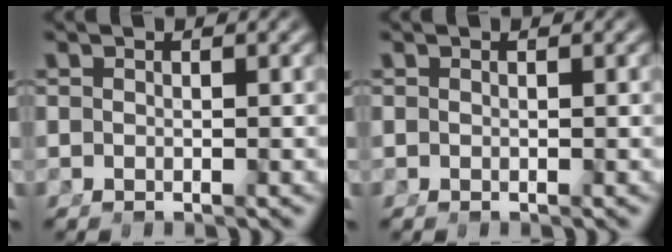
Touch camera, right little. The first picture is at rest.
{"total": 0.0}